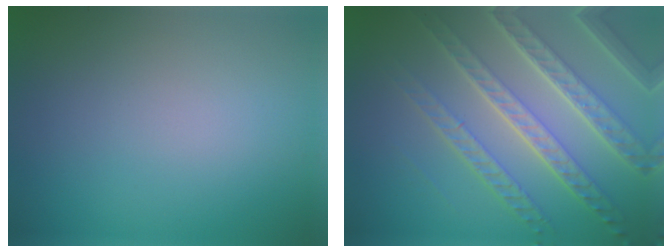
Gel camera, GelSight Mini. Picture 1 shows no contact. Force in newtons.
{"total": 7.9, "press": 5.4, "slide": 5.8}